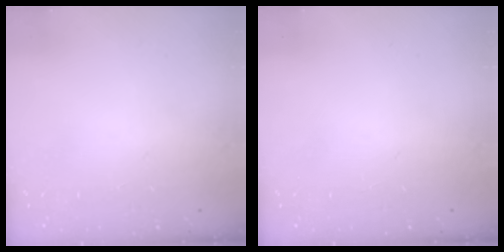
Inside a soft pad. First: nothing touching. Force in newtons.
{"total": 0.0}